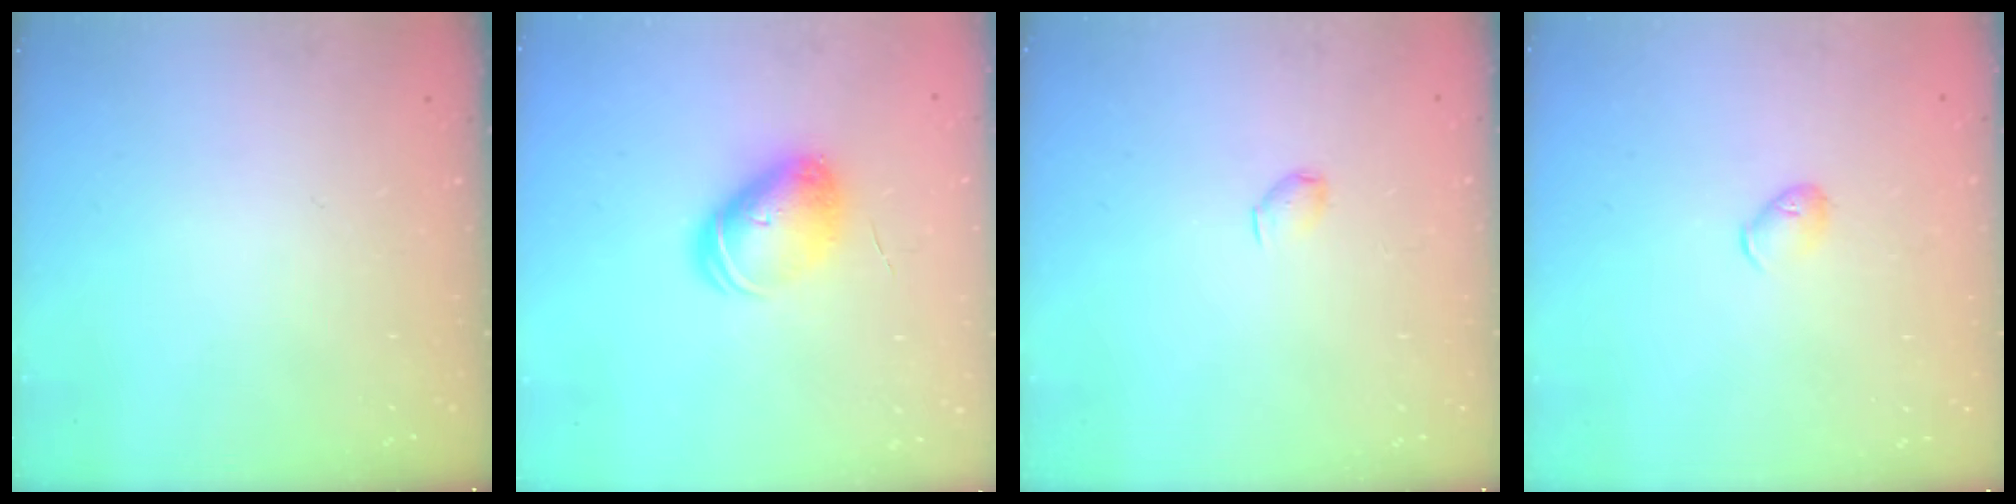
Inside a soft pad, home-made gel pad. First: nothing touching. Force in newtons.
{"total": 8.7, "press": 8.7, "slide": 0.2}
{"total": 2.9, "press": 2.9, "slide": 0.5}
{"total": 4.7, "press": 4.6, "slide": 0.8}